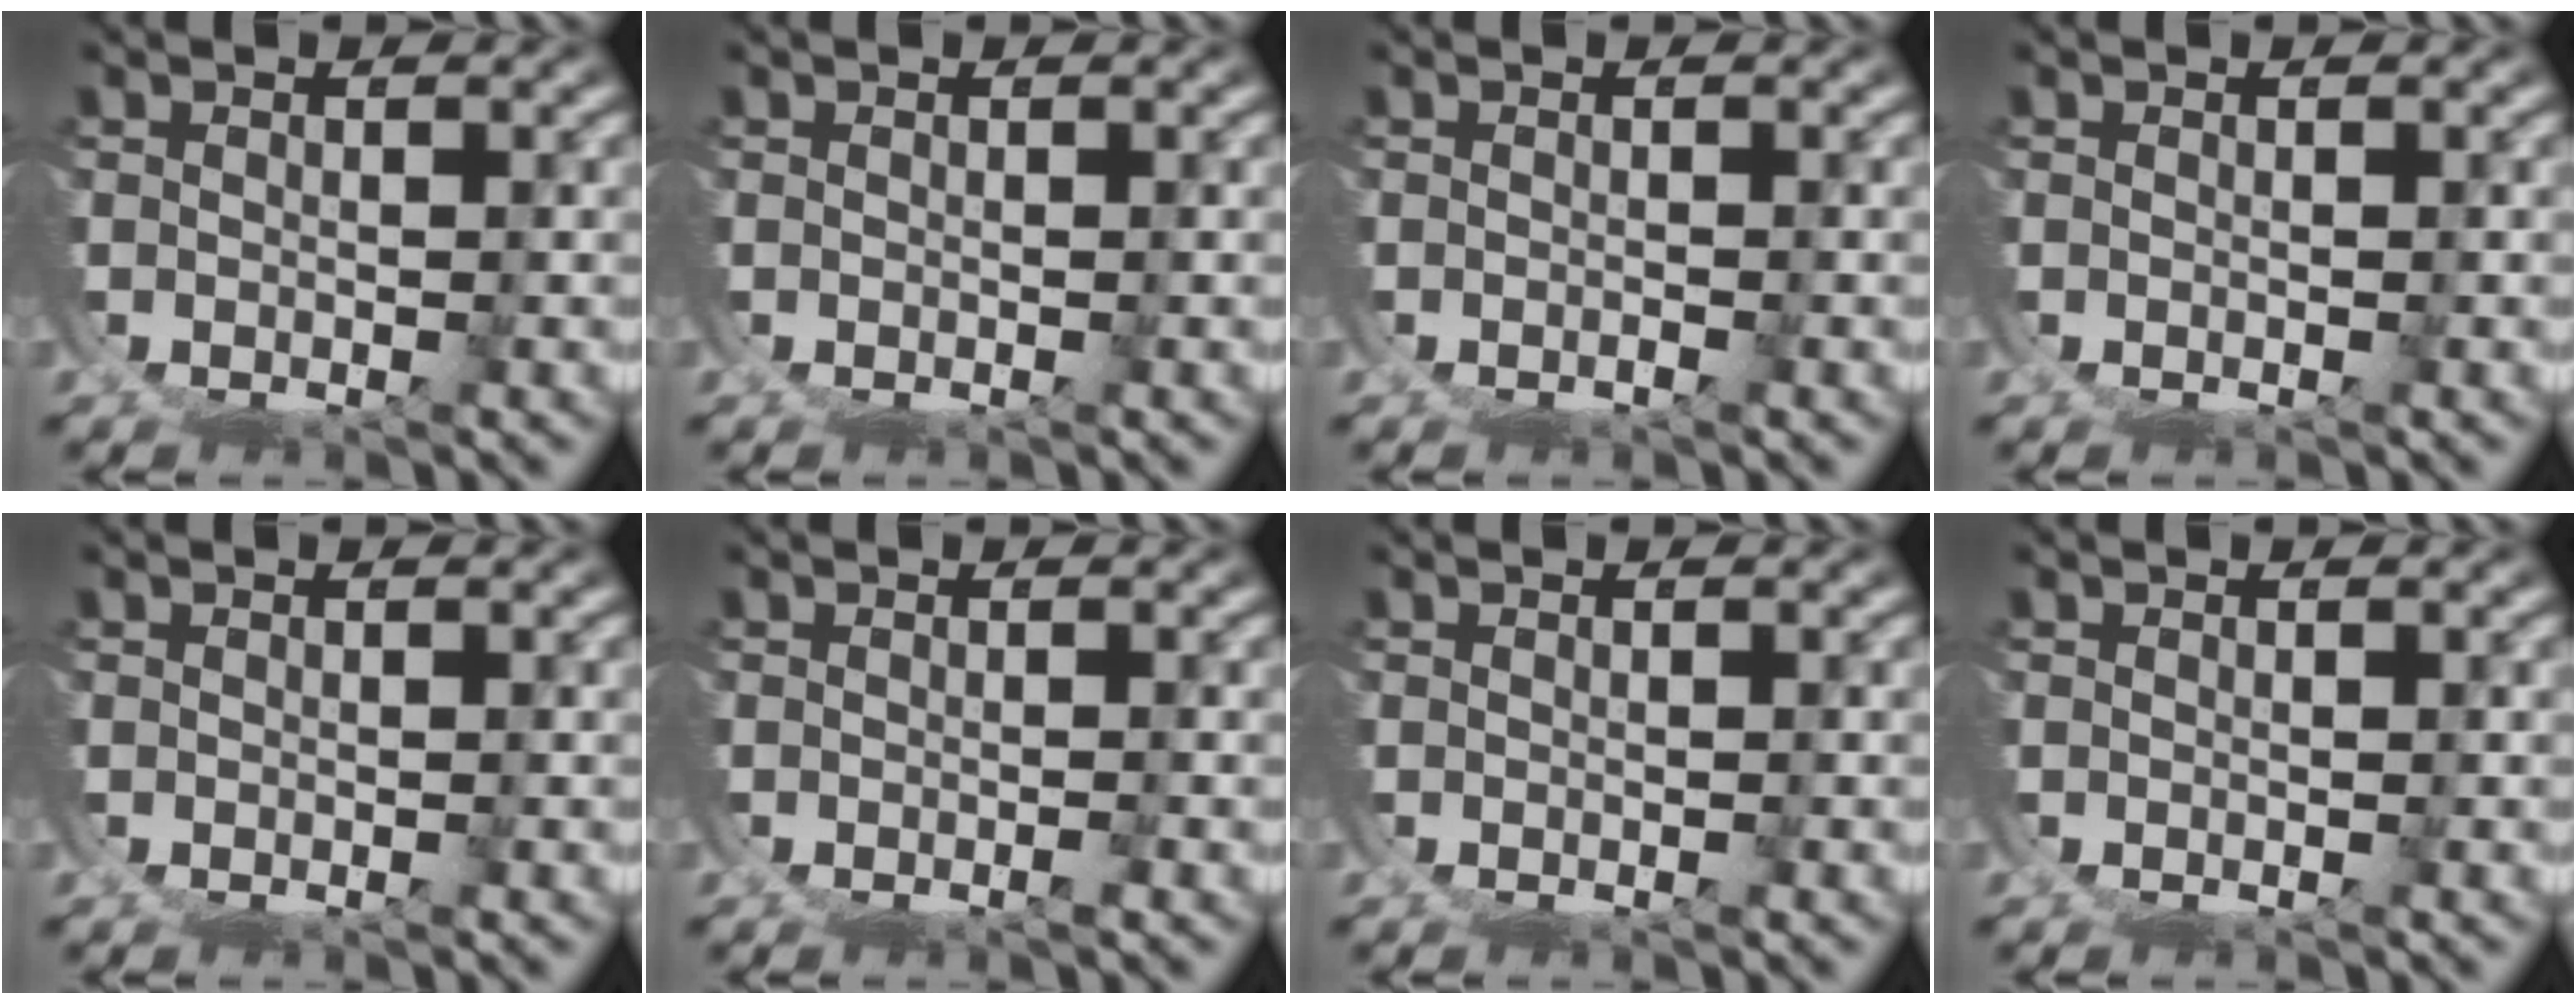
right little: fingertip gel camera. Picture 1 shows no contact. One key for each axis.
{"total": 0.0}
{"total": 0.7, "fx": -0.7, "fy": 0.2, "fz": 0.2, "tx": -0.005, "ty": -0.005, "tz": -0.009}
{"total": 0.0}
{"total": 0.0}
{"total": 0.7, "fx": -0.4, "fy": 0.0, "fz": 0.6, "tx": -0.013, "ty": -0.002, "tz": -0.005}
{"total": 0.0}
{"total": 0.0}